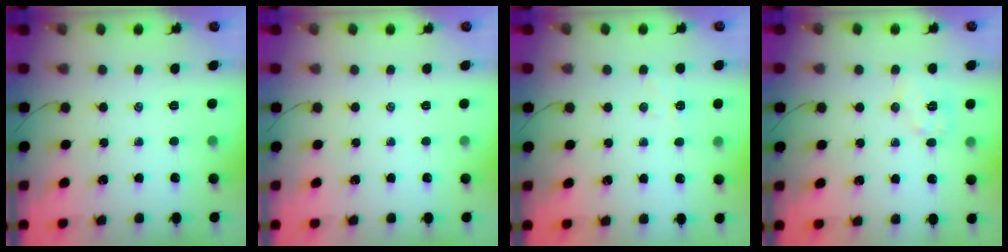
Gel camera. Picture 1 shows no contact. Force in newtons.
{"total": 0.0}
{"total": 3.0, "press": 2.9, "slide": 0.8}
{"total": 7.1, "press": 7.1, "slide": 0.5}